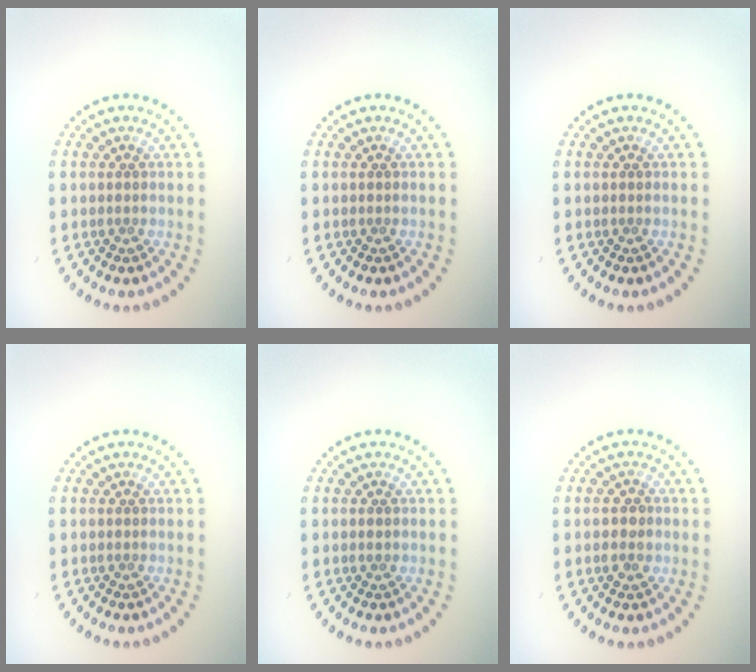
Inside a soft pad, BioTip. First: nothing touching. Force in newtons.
{"total": 0.0}
{"total": 0.0}
{"total": 0.0}
{"total": 0.8, "press": 0.8, "slide": 0.2}
{"total": 1.8, "press": 1.8, "slide": 0.1}